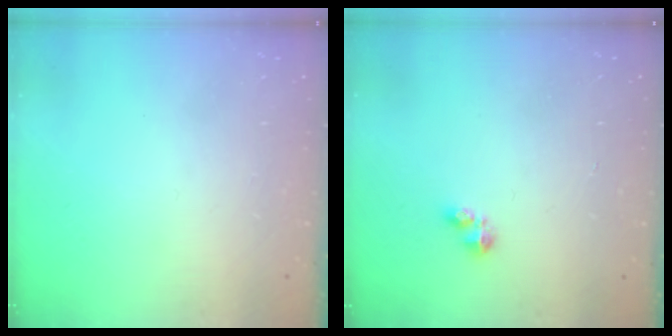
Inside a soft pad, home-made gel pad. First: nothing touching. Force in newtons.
{"total": 2.8, "press": 2.8, "slide": 0.4}